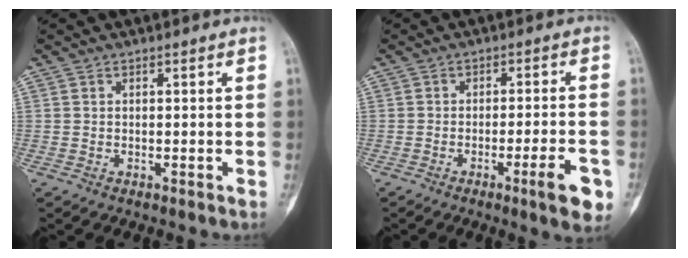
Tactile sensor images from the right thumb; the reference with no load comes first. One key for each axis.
{"total": 7.4, "fx": -3.3, "fy": 1.0, "fz": 6.6, "tx": -0.087, "ty": 0.008, "tz": -0.043}